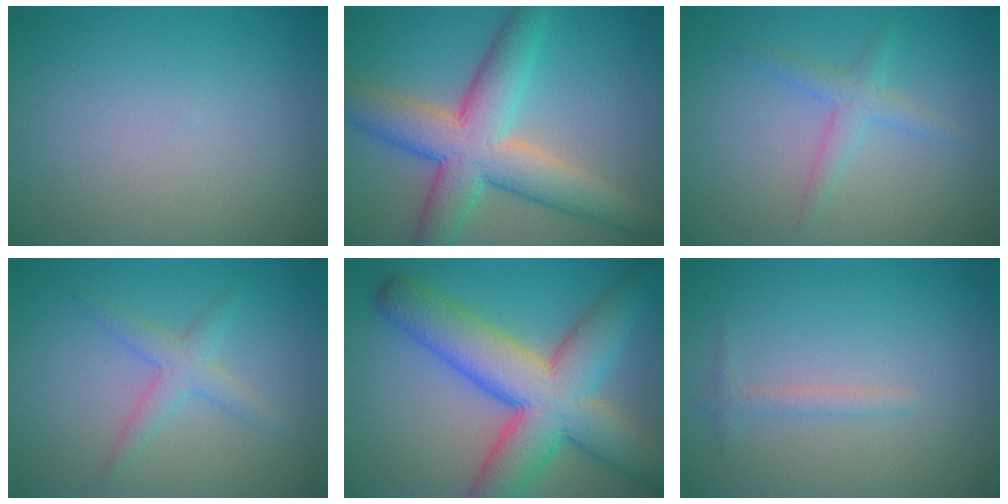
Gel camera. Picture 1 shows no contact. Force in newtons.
{"total": 8.8, "press": 8.8, "slide": 0.2}
{"total": 2.0, "press": 2.0, "slide": 0.1}
{"total": 2.4, "press": 2.4, "slide": 0.1}
{"total": 11.7, "press": 11.7, "slide": 0.5}
{"total": 1.1, "press": 1.1, "slide": 0.1}